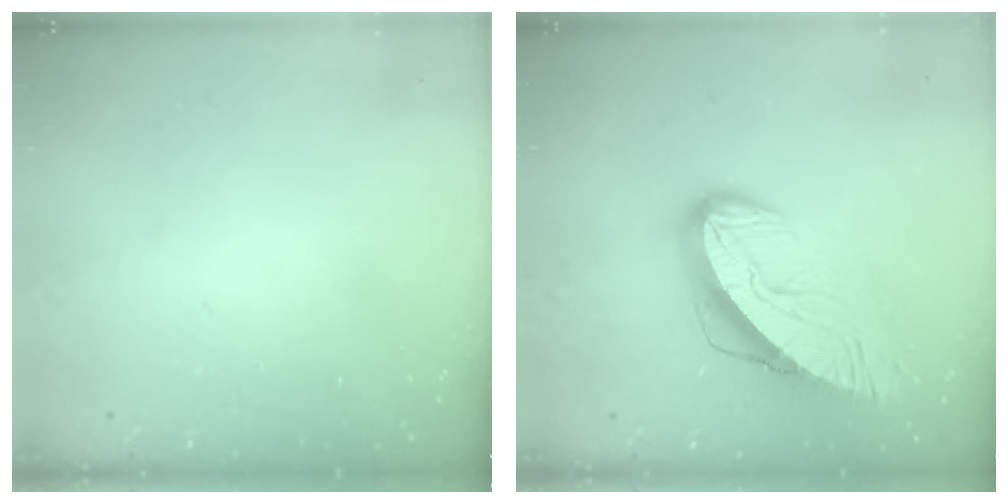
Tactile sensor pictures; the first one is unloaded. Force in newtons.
{"total": 13.2, "press": 13.1, "slide": 1.0}